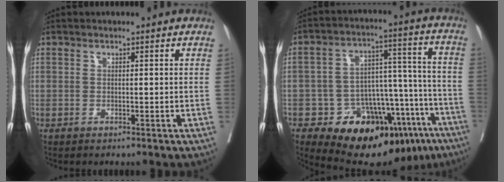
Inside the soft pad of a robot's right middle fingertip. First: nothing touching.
{"total": 22.2, "force": [-13.6, 10.6, 13.9], "torque": [-0.133, 0.068, -0.185]}